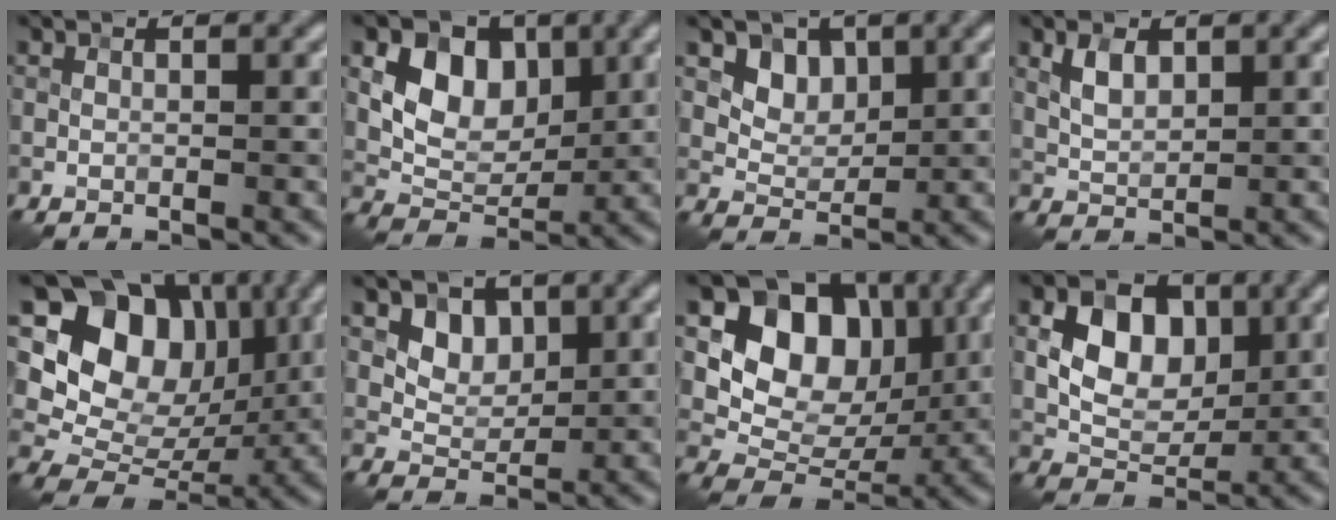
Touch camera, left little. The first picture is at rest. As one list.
[{"total": 6.2, "force": [1.7, 4.5, 4.0], "torque": [-0.065, -0.004, 0.028]}, {"total": 3.3, "force": [1.6, 2.5, 1.4], "torque": [-0.029, -0.020, 0.040]}, {"total": 2.6, "force": [1.1, 1.5, 1.8], "torque": [-0.039, 0.000, 0.023]}, {"total": 11.4, "force": [3.2, 8.8, 6.4], "torque": [-0.097, 0.002, 0.051]}, {"total": 3.1, "force": [1.3, 2.3, 1.6], "torque": [-0.027, -0.007, 0.023]}, {"total": 9.9, "force": [2.7, 7.6, 5.7], "torque": [-0.078, -0.008, 0.037]}, {"total": 6.7, "force": [1.4, 4.6, 4.6], "torque": [-0.072, 0.001, 0.024]}]